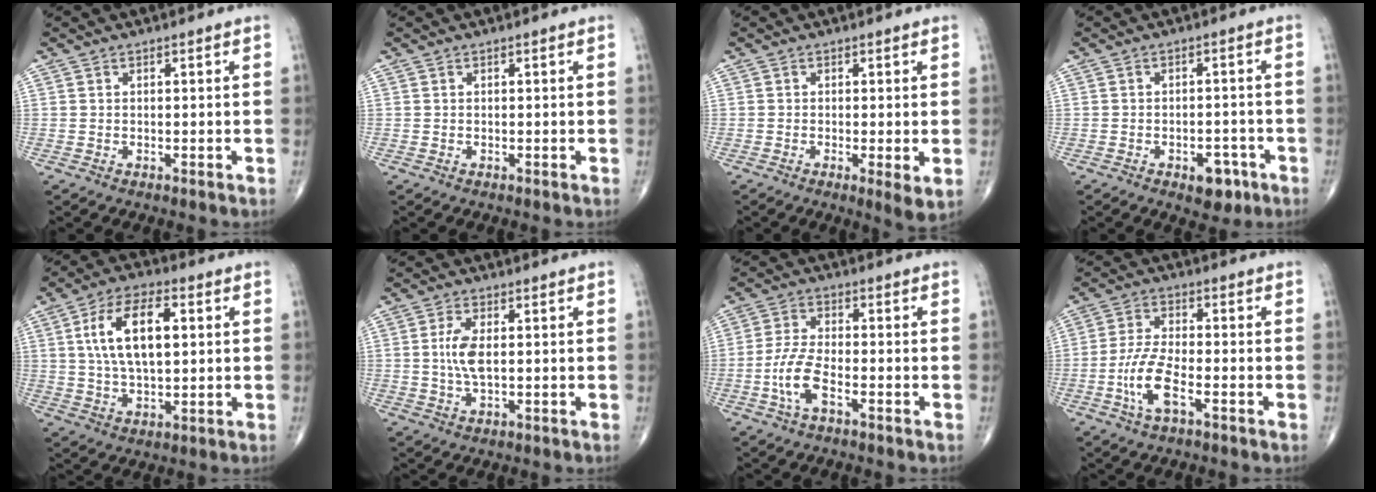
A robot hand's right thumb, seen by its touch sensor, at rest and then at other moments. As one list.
[{"total": 0.0}, {"total": 3.6, "force": [-0.6, 0.7, 3.5], "torque": [-0.064, -0.015, -0.014]}, {"total": 5.4, "force": [-2.8, 3.0, 3.4], "torque": [-0.027, 0.016, -0.034]}, {"total": 13.5, "force": [2.7, 6.5, 11.5], "torque": [-0.203, 0.006, 0.049]}, {"total": 5.3, "force": [0.3, 2.3, 4.8], "torque": [-0.105, 0.000, 0.004]}, {"total": 6.4, "force": [-2.6, 2.4, 5.3], "torque": [-0.123, 0.017, -0.052]}, {"total": 8.0, "force": [-3.1, 2.7, 6.8], "torque": [-0.151, 0.015, -0.061]}]